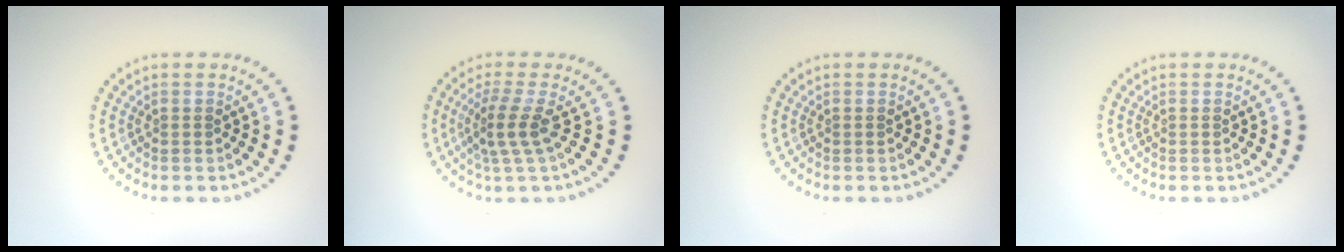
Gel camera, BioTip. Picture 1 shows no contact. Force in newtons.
{"total": 2.8, "press": 2.0, "slide": 2.0}
{"total": 0.0}
{"total": 0.0}